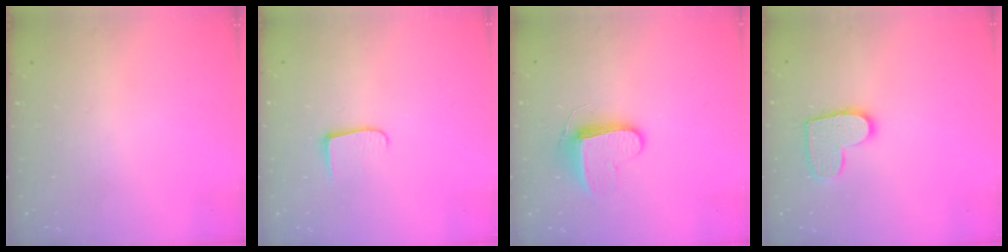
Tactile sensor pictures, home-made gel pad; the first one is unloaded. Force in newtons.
{"total": 7.4, "press": 7.4, "slide": 0.6}
{"total": 9.5, "press": 9.5, "slide": 0.3}
{"total": 10.8, "press": 10.8, "slide": 0.5}